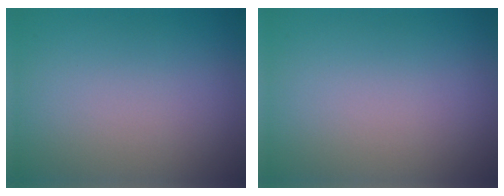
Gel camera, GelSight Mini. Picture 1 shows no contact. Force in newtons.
{"total": 0.0}